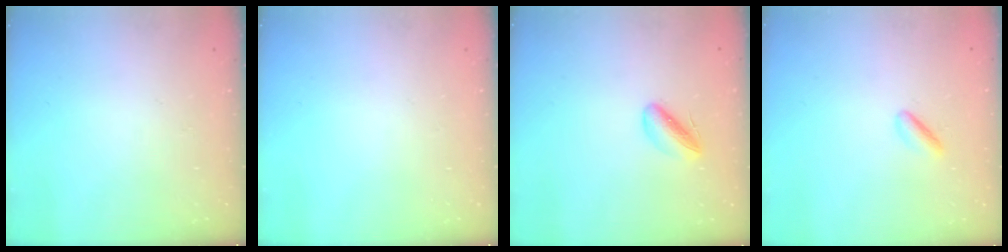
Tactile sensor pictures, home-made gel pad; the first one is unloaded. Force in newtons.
{"total": 0.0}
{"total": 5.5, "press": 5.2, "slide": 1.5}
{"total": 2.5, "press": 2.3, "slide": 0.8}